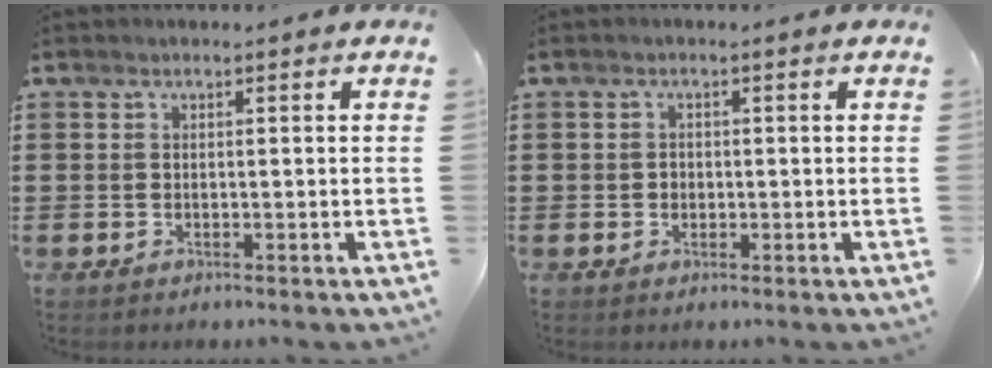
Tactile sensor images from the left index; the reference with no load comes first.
{"total": 0.9, "force": [-0.1, 0.8, 0.4], "torque": [-0.010, 0.005, -0.002]}